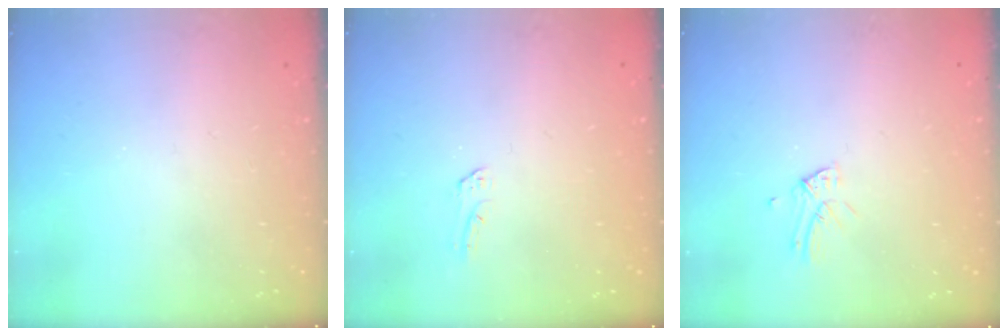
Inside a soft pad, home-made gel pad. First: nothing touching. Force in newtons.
{"total": 3.0, "press": 3.0, "slide": 0.4}
{"total": 3.0, "press": 3.0, "slide": 0.3}